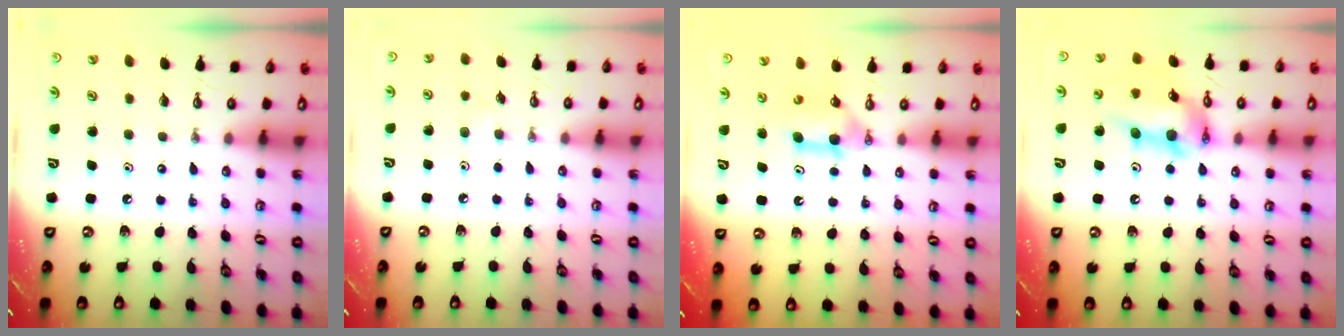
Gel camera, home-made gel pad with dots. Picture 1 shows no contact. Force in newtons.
{"total": 3.8, "press": 3.7, "slide": 0.8}
{"total": 6.4, "press": 3.6, "slide": 5.3}
{"total": 15.1, "press": 15.1, "slide": 1.1}